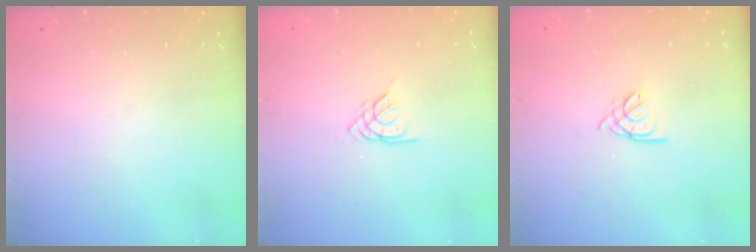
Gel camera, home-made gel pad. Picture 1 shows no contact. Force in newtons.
{"total": 2.6, "press": 2.6, "slide": 0.5}
{"total": 2.8, "press": 2.7, "slide": 0.5}